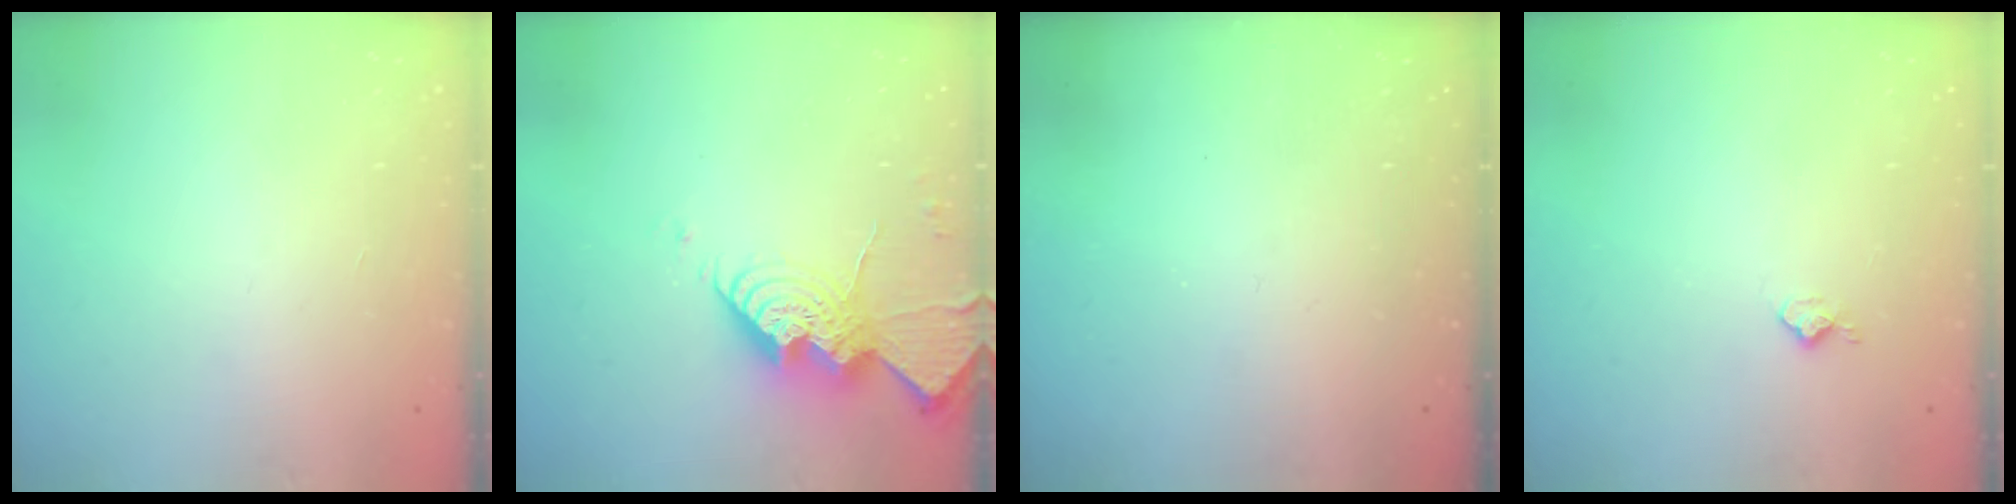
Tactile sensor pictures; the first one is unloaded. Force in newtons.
{"total": 15.0, "press": 14.9, "slide": 1.4}
{"total": 0.0}
{"total": 3.6, "press": 3.5, "slide": 0.4}